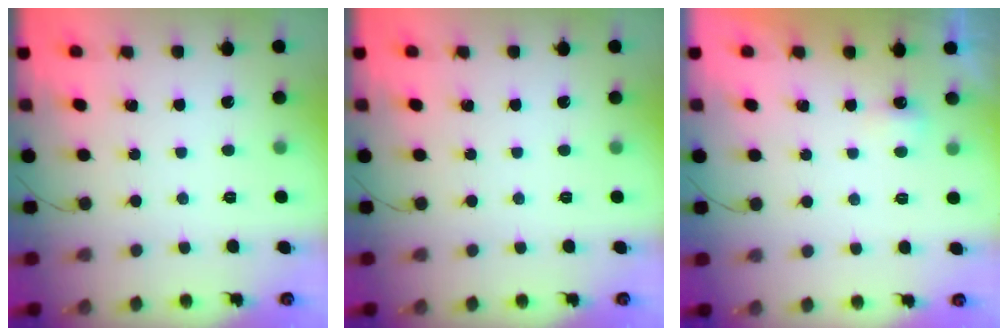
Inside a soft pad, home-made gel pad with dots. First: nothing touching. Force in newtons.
{"total": 0.0}
{"total": 2.3, "press": 2.2, "slide": 0.6}